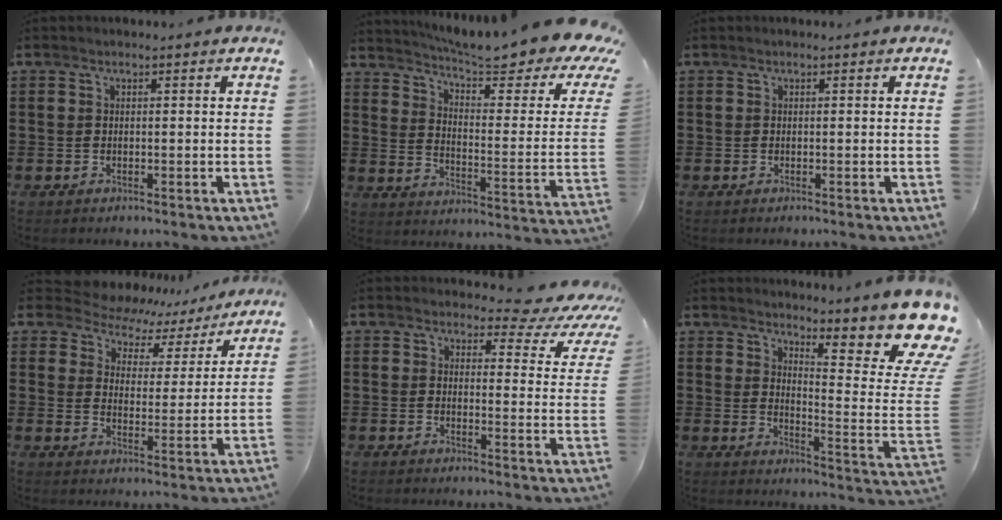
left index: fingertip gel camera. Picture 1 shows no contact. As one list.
[{"total": 7.9, "force": [6.4, 0.8, 4.5], "torque": [-0.089, -0.058, 0.102]}, {"total": 0.0}, {"total": 5.3, "force": [4.9, 1.7, 0.5], "torque": [-0.044, -0.034, 0.081]}, {"total": 4.6, "force": [3.5, 1.7, 2.5], "torque": [-0.042, -0.019, 0.054]}, {"total": 11.8, "force": [8.7, 2.0, 7.7], "torque": [-0.110, -0.086, 0.144]}]